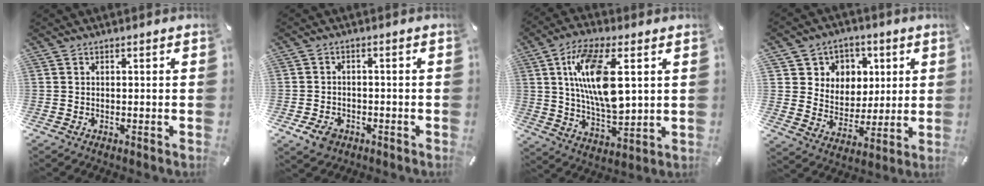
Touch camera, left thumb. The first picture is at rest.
{"total": 4.4, "force": [-2.5, 3.0, 2.0], "torque": [-0.049, 0.009, -0.051]}
{"total": 15.8, "force": [4.4, 6.6, 13.6], "torque": [-0.268, -0.011, 0.070]}
{"total": 9.2, "force": [2.8, 8.8, 0.3], "torque": [-0.017, -0.025, 0.058]}